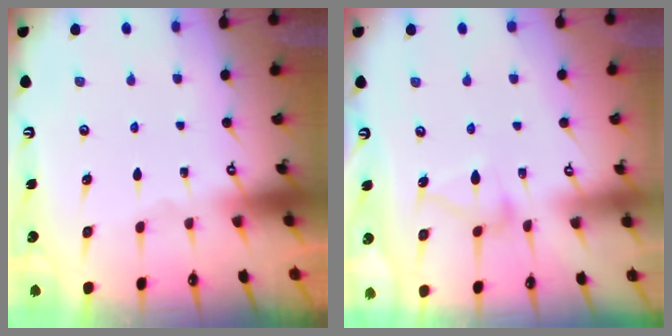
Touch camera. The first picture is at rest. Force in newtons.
{"total": 9.7, "press": 9.7, "slide": 0.4}